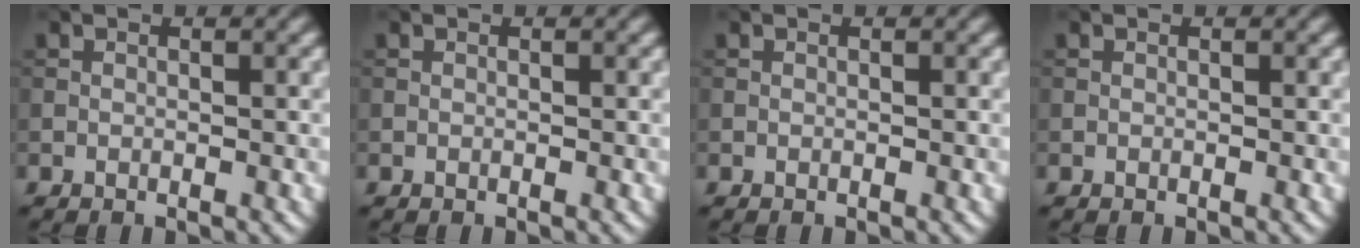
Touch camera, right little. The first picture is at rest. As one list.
[{"total": 0.0}, {"total": 0.0}, {"total": 0.0}]